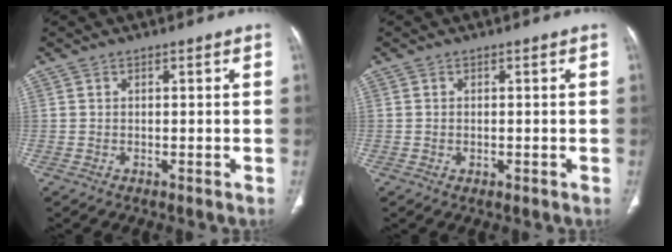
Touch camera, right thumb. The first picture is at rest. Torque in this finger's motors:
{"motor_torque": [-0.24, 0.20, -0.20, 0.22, -0.07]}